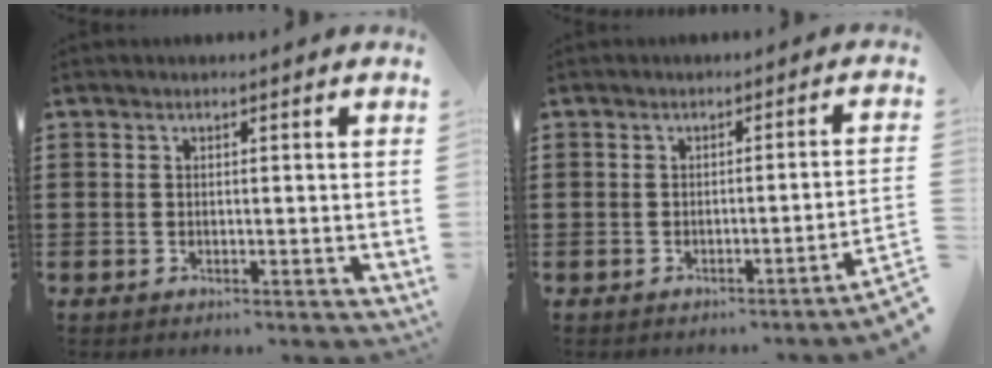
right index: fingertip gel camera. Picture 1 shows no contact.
{"total": 2.1, "force": [-1.4, -0.8, 1.4], "torque": [-0.023, -0.004, -0.028]}